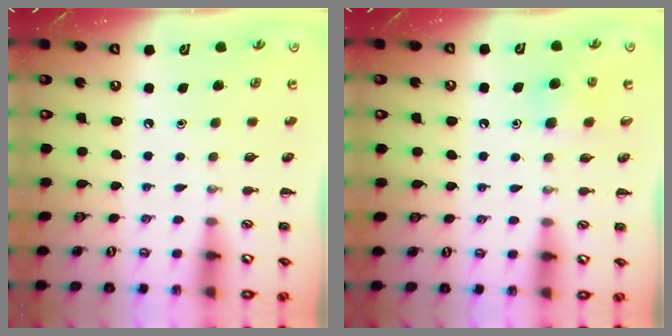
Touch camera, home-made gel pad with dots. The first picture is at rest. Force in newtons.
{"total": 5.5, "press": 5.2, "slide": 1.7}